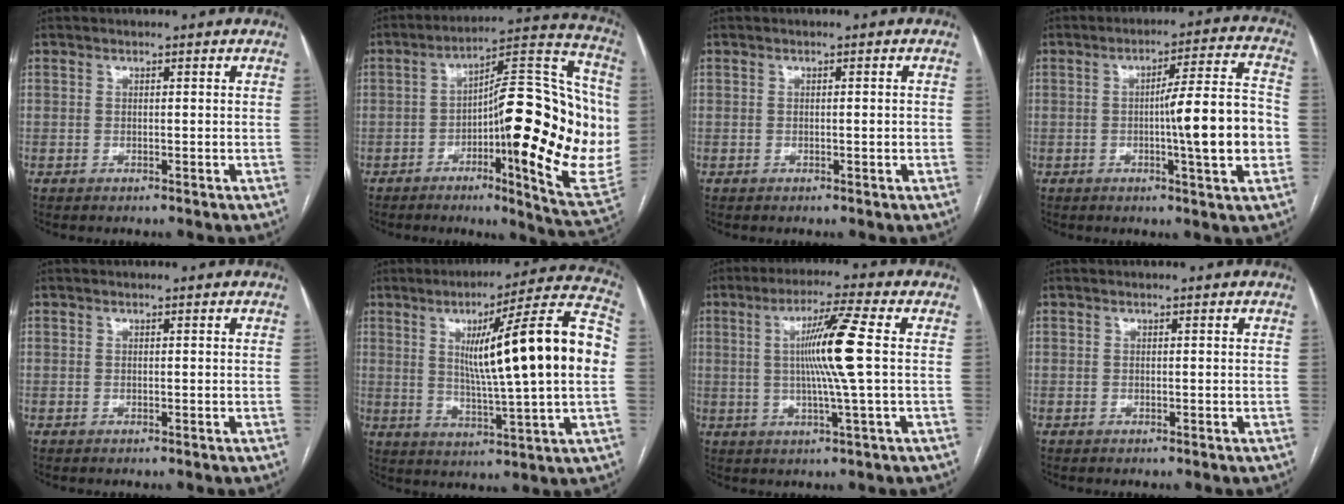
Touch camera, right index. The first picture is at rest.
{"total": 24.5, "force": [-1.7, 4.6, 24.0], "torque": [-0.274, 0.035, -0.019]}
{"total": 1.2, "force": [-0.2, 0.1, 1.2], "torque": [-0.016, 0.000, -0.001]}
{"total": 12.3, "force": [-1.8, 0.5, 12.2], "torque": [-0.176, 0.009, -0.028]}
{"total": 0.0}
{"total": 19.7, "force": [2.4, -0.3, 19.5], "torque": [-0.290, 0.011, 0.029]}
{"total": 9.6, "force": [0.9, -1.5, 9.5], "torque": [-0.173, -0.002, 0.017]}
{"total": 0.0}